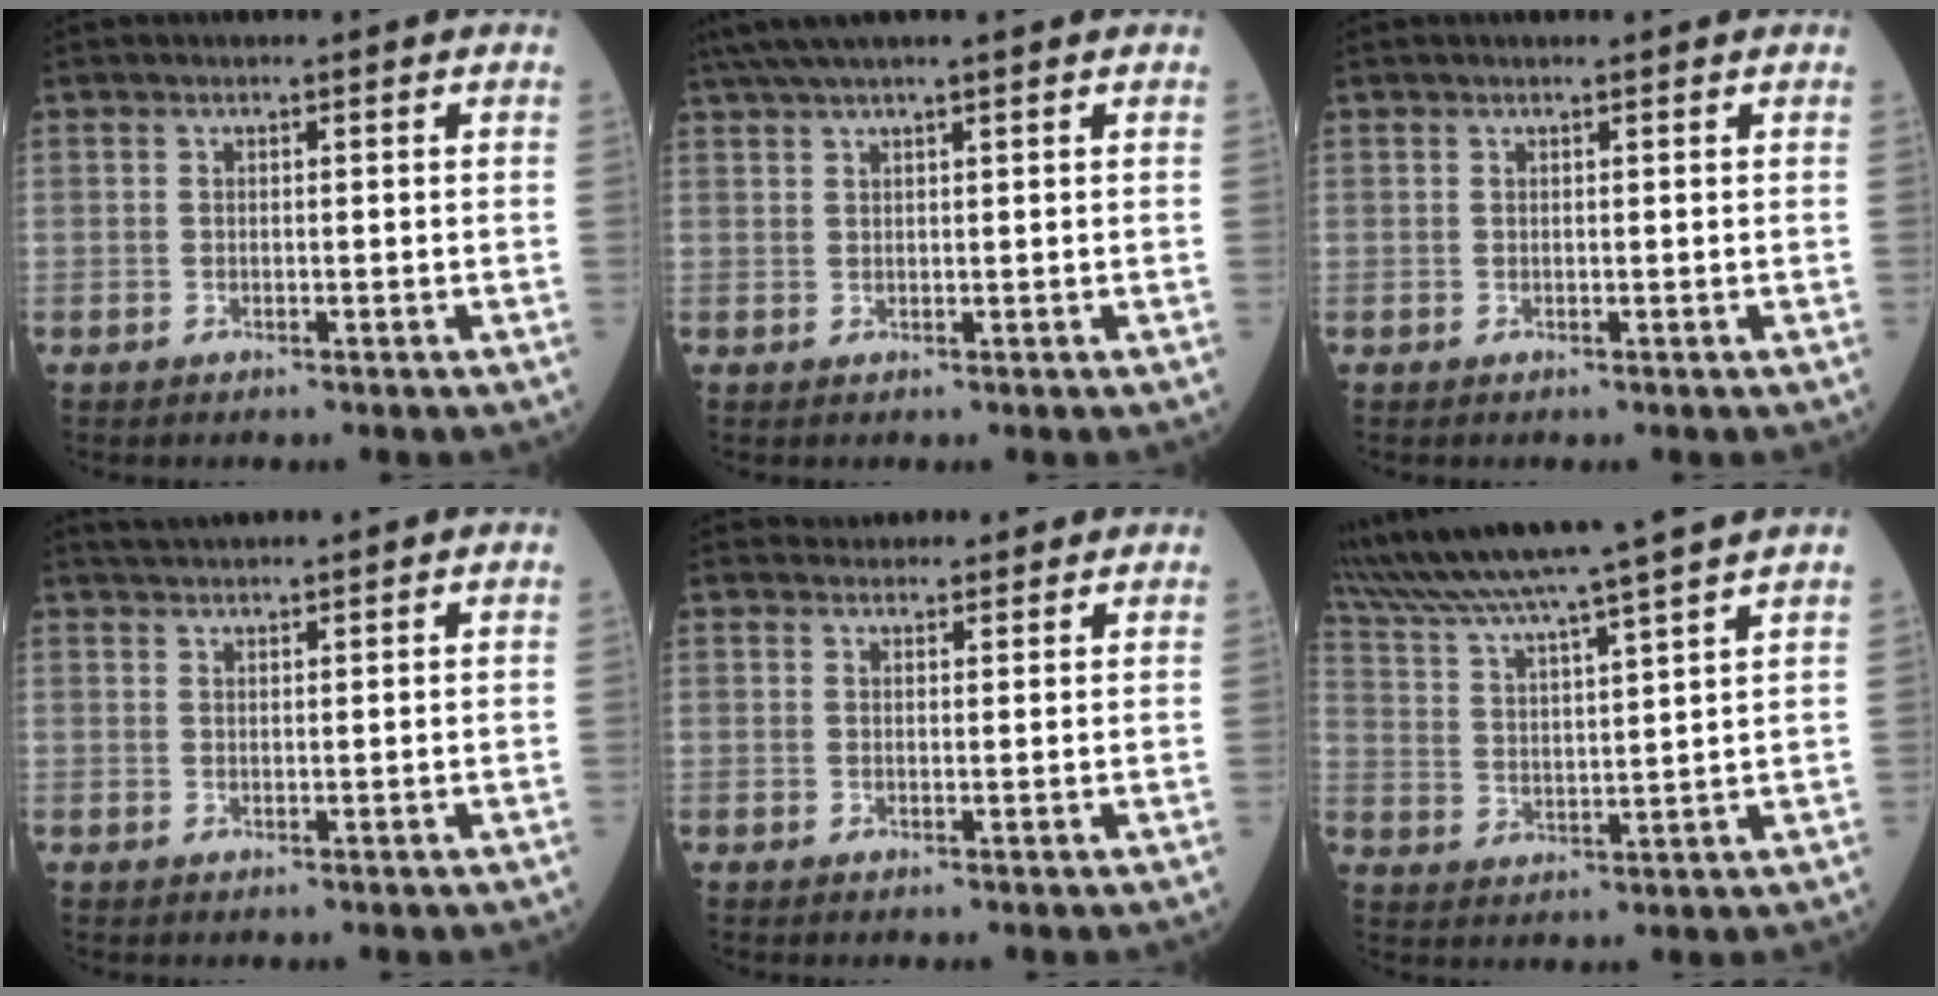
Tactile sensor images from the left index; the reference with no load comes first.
{"total": 5.8, "force": [4.8, -0.8, 3.2], "torque": [-0.055, 0.036, 0.087]}
{"total": 0.9, "force": [0.8, 0.0, 0.4], "torque": [-0.009, 0.006, 0.014]}
{"total": 5.0, "force": [4.7, -0.2, 1.5], "torque": [-0.026, 0.033, 0.078]}
{"total": 5.8, "force": [5.5, 1.6, 0.9], "torque": [-0.007, 0.026, 0.070]}
{"total": 19.5, "force": [17.0, -2.0, 9.5], "torque": [-0.178, -0.007, 0.268]}